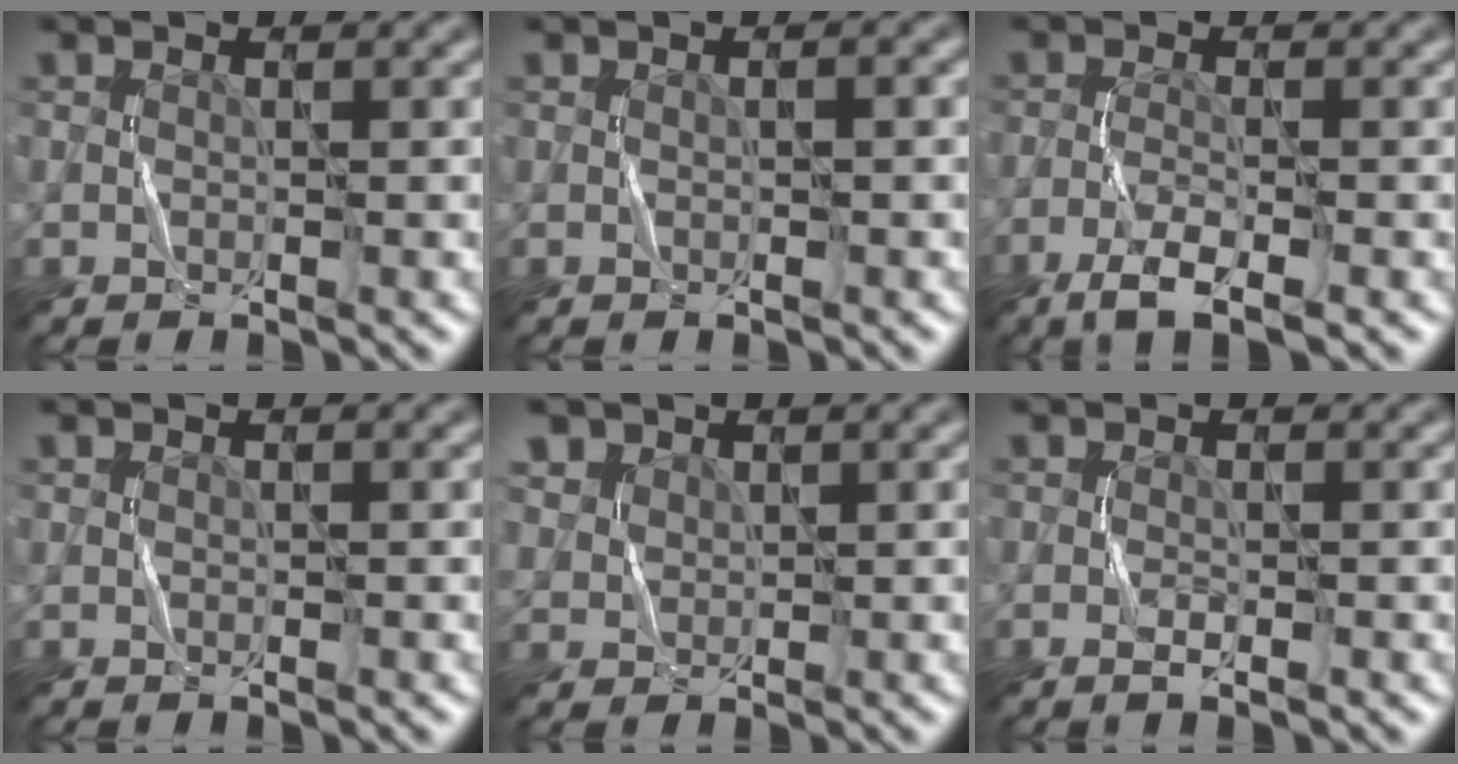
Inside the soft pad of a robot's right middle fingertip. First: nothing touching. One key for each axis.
{"total": 1.0, "fx": 0.3, "fy": 0.2, "fz": 1.0, "tx": -0.019, "ty": 0.001, "tz": 0.001}
{"total": 3.5, "fx": -2.2, "fy": 0.7, "fz": 2.6, "tx": -0.055, "ty": -0.003, "tz": -0.048}
{"total": 0.0}
{"total": 2.3, "fx": 1.5, "fy": 1.7, "fz": 0.5, "tx": -0.020, "ty": -0.010, "tz": 0.048}
{"total": 0.9, "fx": -0.4, "fy": 0.1, "fz": 0.8, "tx": -0.016, "ty": -0.001, "tz": -0.008}